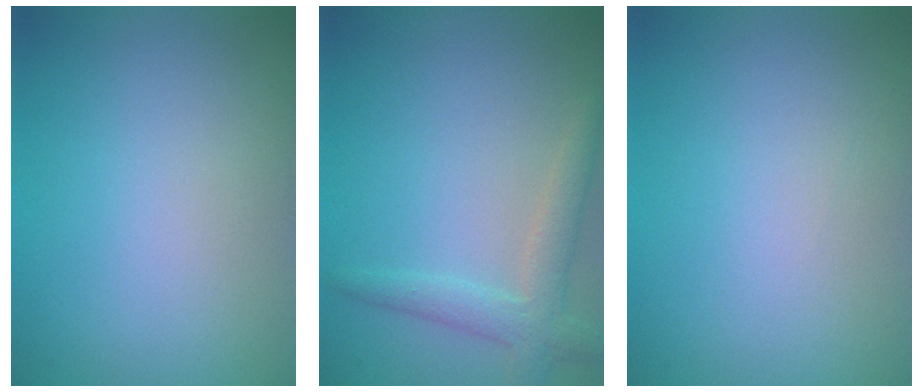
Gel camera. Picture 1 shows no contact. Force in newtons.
{"total": 2.7, "press": 2.7, "slide": 0.1}
{"total": 0.0}